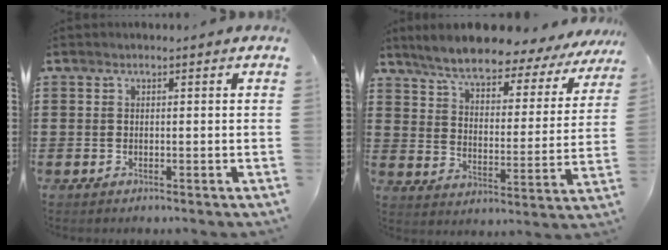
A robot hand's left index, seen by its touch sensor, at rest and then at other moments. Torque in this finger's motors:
{"motor_torque": [1.08, -1.06, 1.05, 0.21]}